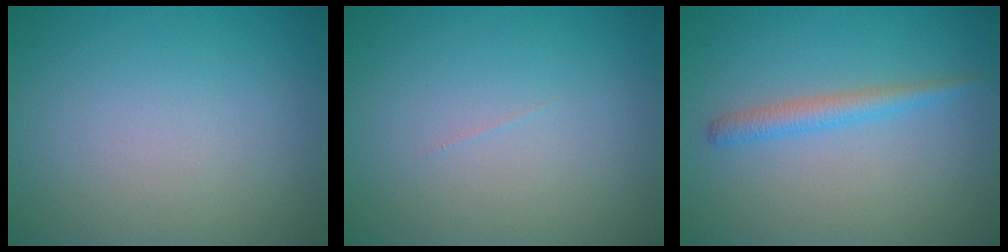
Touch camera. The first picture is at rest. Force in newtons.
{"total": 0.0}
{"total": 2.0, "press": 2.0, "slide": 0.0}